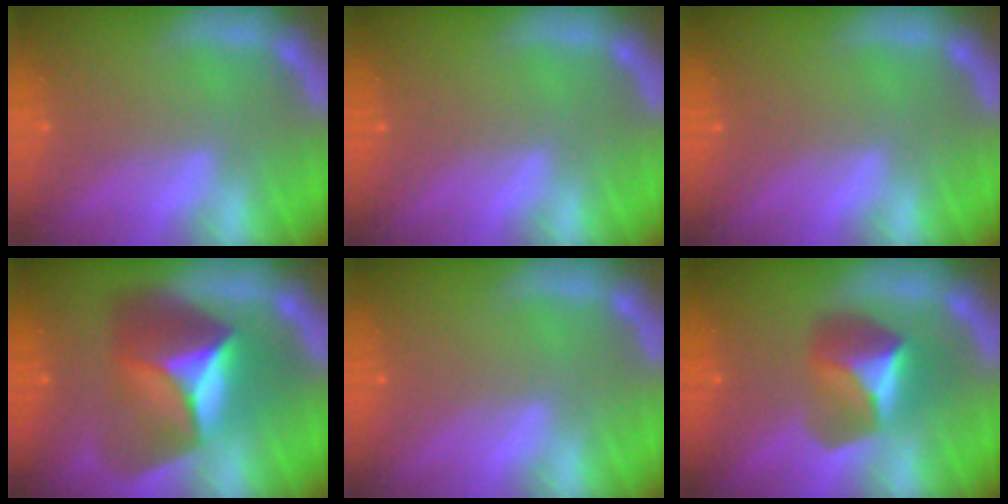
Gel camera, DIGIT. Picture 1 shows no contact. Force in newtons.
{"total": 0.0}
{"total": 0.0}
{"total": 9.5}
{"total": 0.0}
{"total": 4.9}